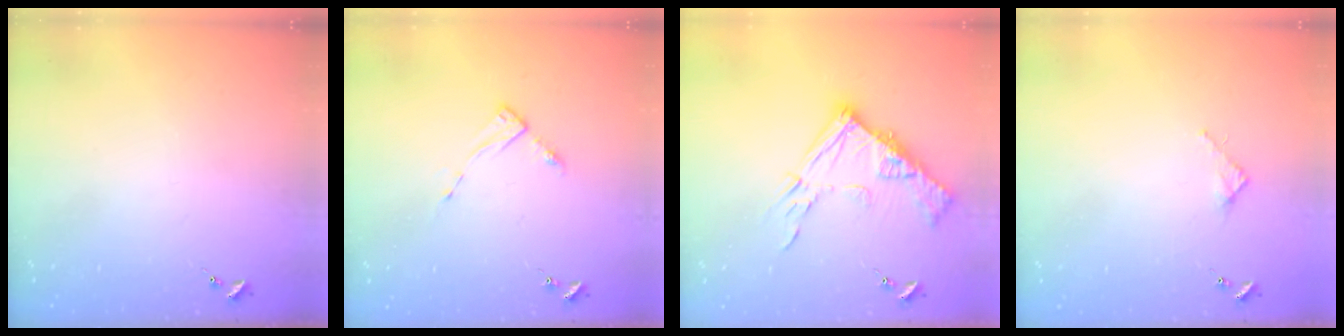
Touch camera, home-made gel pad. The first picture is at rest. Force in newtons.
{"total": 2.8, "press": 2.8, "slide": 0.4}
{"total": 14.5, "press": 14.4, "slide": 1.6}
{"total": 2.4, "press": 2.3, "slide": 0.3}